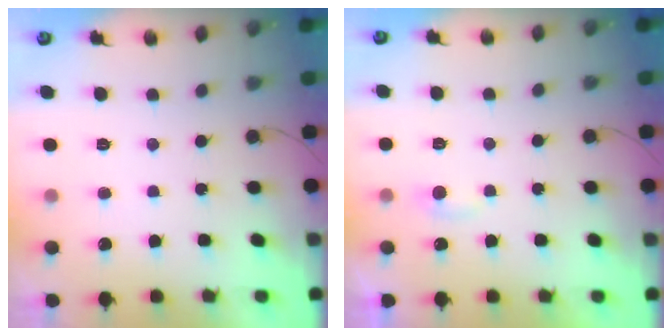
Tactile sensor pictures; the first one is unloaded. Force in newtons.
{"total": 2.7, "press": 2.7, "slide": 0.2}